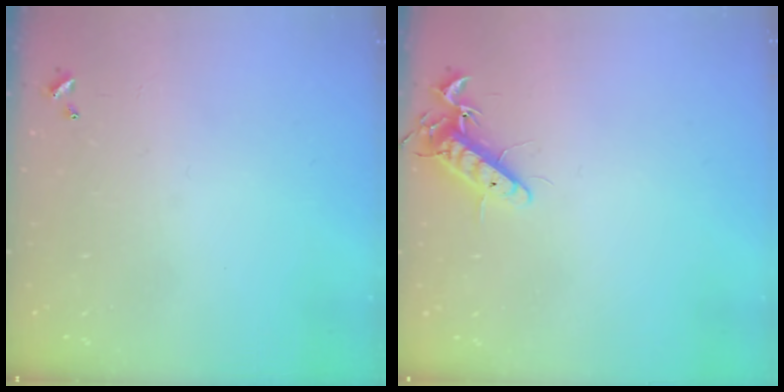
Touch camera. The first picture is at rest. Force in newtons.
{"total": 11.3, "press": 11.2, "slide": 1.5}